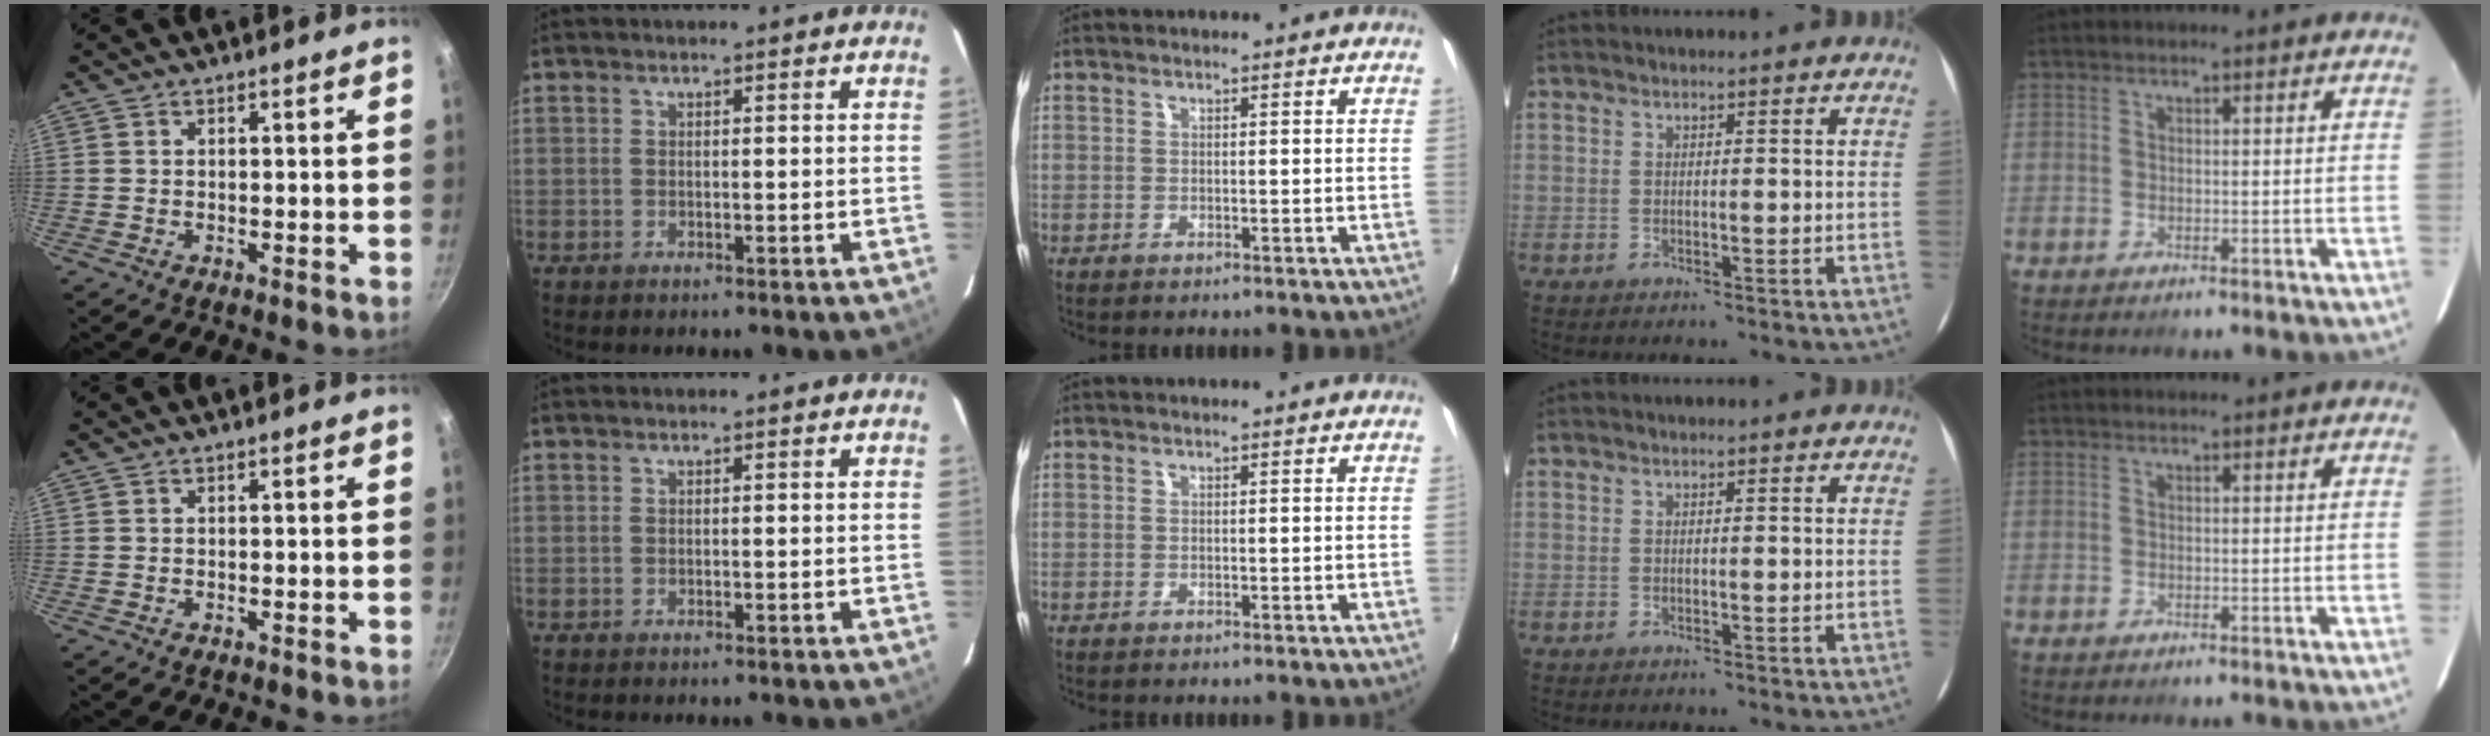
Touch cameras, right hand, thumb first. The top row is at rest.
{}